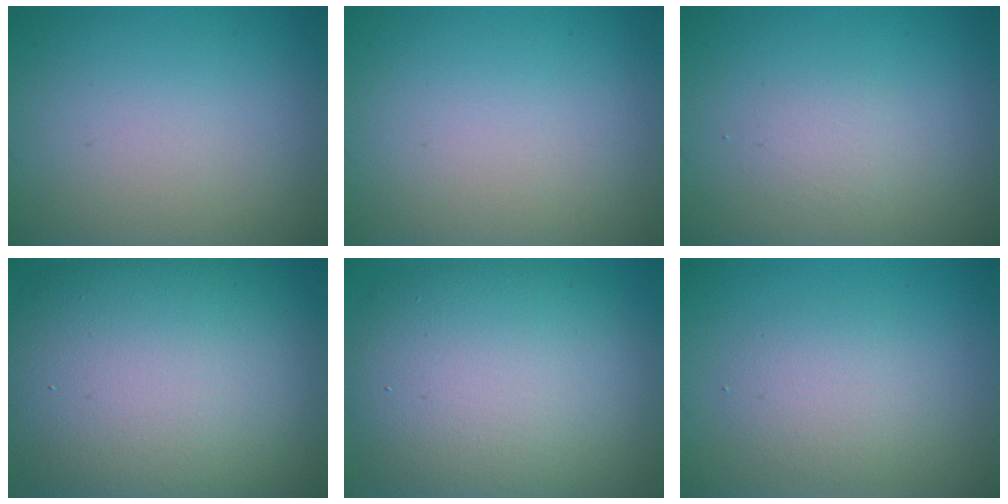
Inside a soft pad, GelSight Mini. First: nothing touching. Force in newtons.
{"total": 0.0}
{"total": 1.2, "press": 1.2, "slide": 0.0}
{"total": 15.8, "press": 15.8, "slide": 0.9}
{"total": 12.2, "press": 12.2, "slide": 0.3}
{"total": 2.4, "press": 2.4, "slide": 0.2}